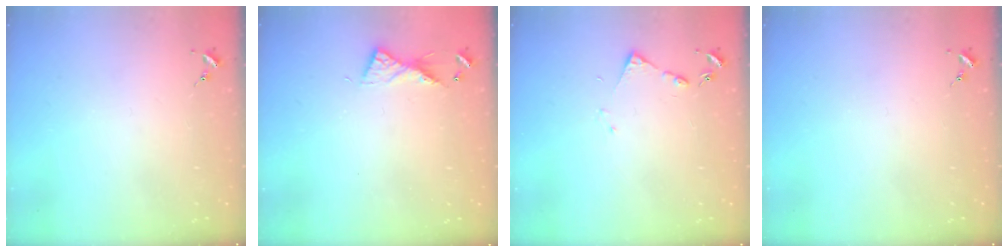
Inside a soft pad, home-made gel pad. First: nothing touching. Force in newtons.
{"total": 6.4, "press": 6.4, "slide": 0.6}
{"total": 4.6, "press": 4.5, "slide": 0.5}
{"total": 0.0}